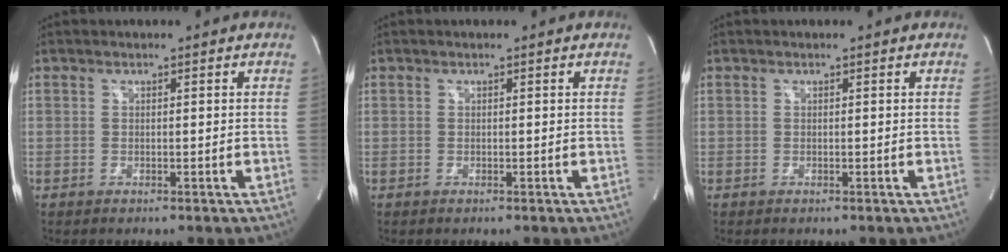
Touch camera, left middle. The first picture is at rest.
{"total": 0.0}
{"total": 0.0}